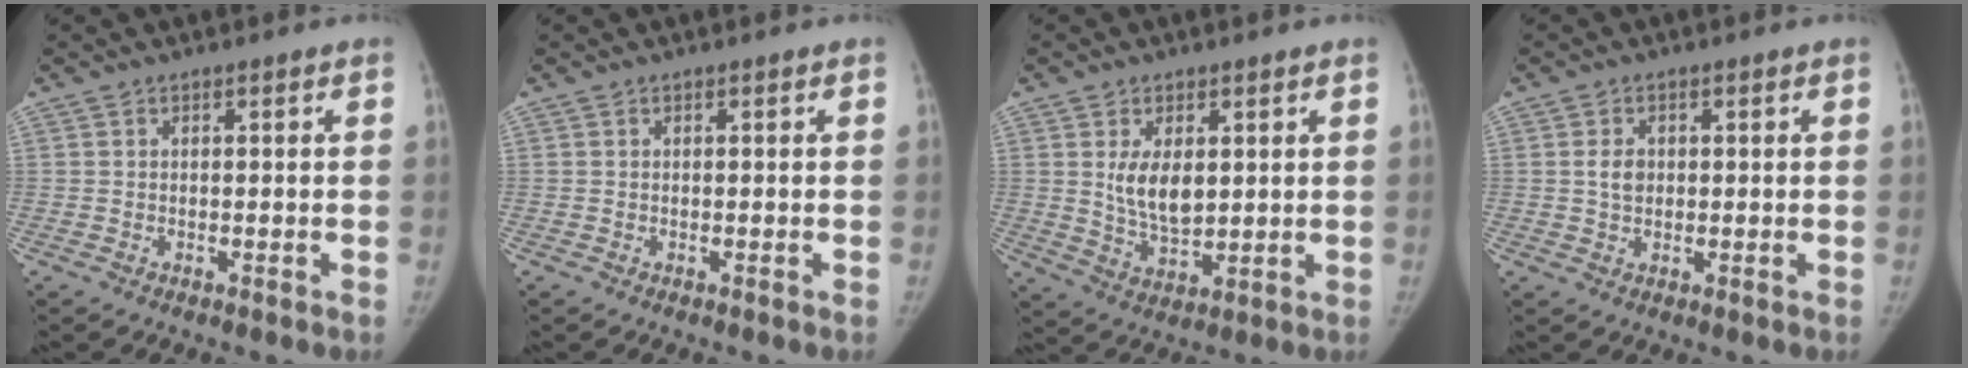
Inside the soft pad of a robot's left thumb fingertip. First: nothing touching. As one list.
[{"total": 0.0}, {"total": 7.6, "force": [1.8, 4.2, 6.1], "torque": [-0.091, -0.022, 0.046]}, {"total": 2.8, "force": [0.4, 2.1, 1.9], "torque": [-0.027, 0.000, 0.010]}]